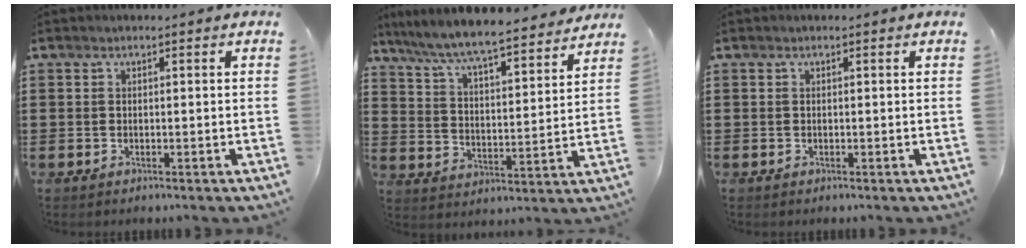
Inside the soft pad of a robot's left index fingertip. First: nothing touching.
{"total": 7.0, "force": [6.5, -0.2, 2.3], "torque": [-0.075, -0.046, 0.109]}
{"total": 0.0}